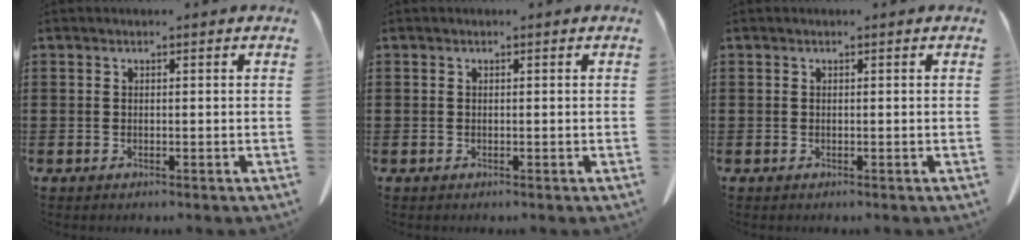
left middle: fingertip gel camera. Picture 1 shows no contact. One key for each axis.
{"total": 0.0}
{"total": 0.0}